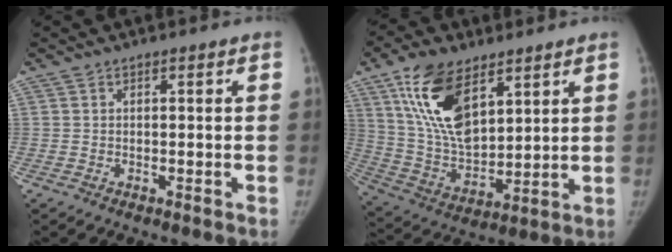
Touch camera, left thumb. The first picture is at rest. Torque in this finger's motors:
{"motor_torque": [1.65, 2.28, 1.40, -1.37, 0.16]}